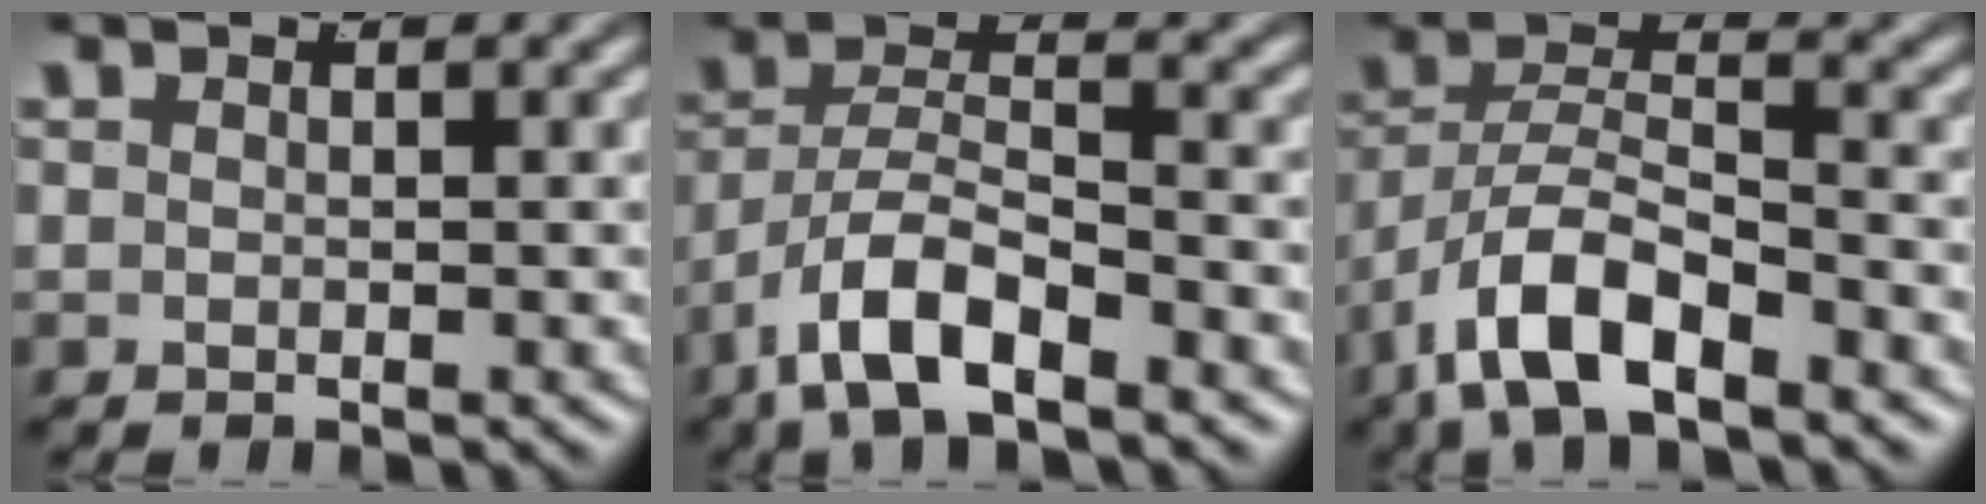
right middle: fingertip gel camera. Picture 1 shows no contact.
{"total": 4.8, "force": [-2.6, 2.2, 3.3], "torque": [-0.072, -0.016, -0.038]}
{"total": 5.6, "force": [-2.6, 3.0, 4.0], "torque": [-0.094, -0.022, -0.036]}